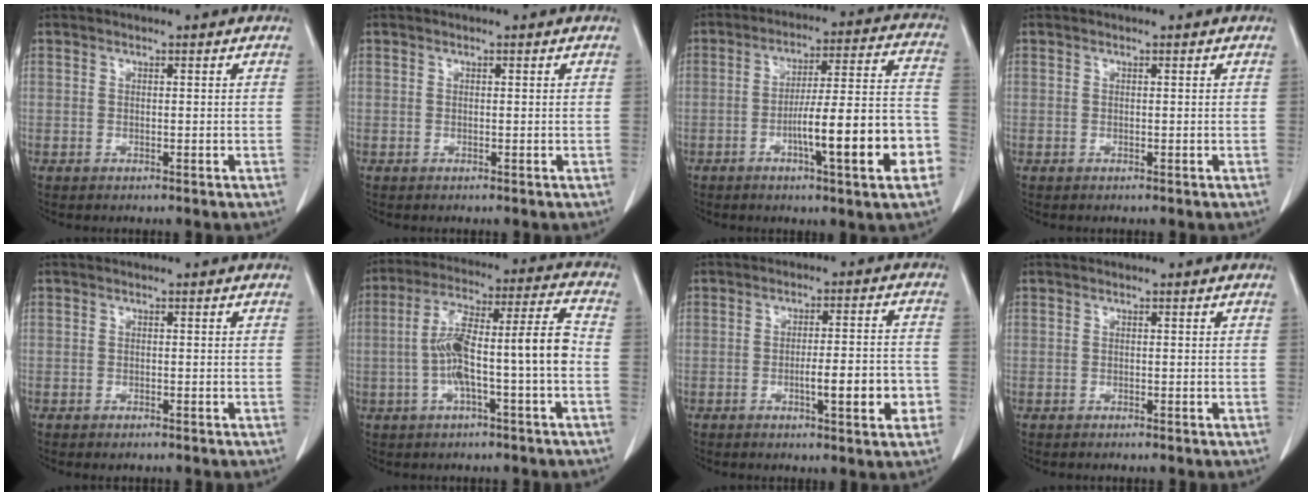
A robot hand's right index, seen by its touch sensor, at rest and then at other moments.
{"total": 0.0}
{"total": 15.9, "force": [-5.6, 1.1, 14.9], "torque": [-0.202, 0.015, -0.080]}
{"total": 0.0}
{"total": 0.6, "force": [-0.5, 0.1, 0.3], "torque": [-0.009, -0.002, -0.007]}
{"total": 12.6, "force": [-2.3, 0.9, 12.4], "torque": [-0.225, 0.036, -0.038]}
{"total": 8.1, "force": [-2.6, 1.1, 7.6], "torque": [-0.104, 0.006, -0.034]}
{"total": 0.0}